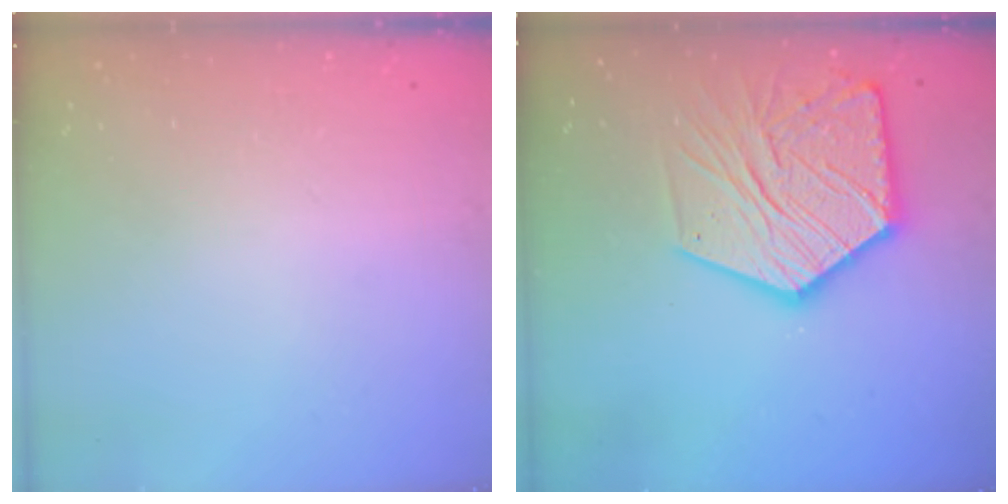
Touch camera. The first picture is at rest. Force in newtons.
{"total": 19.6, "press": 19.6, "slide": 1.8}